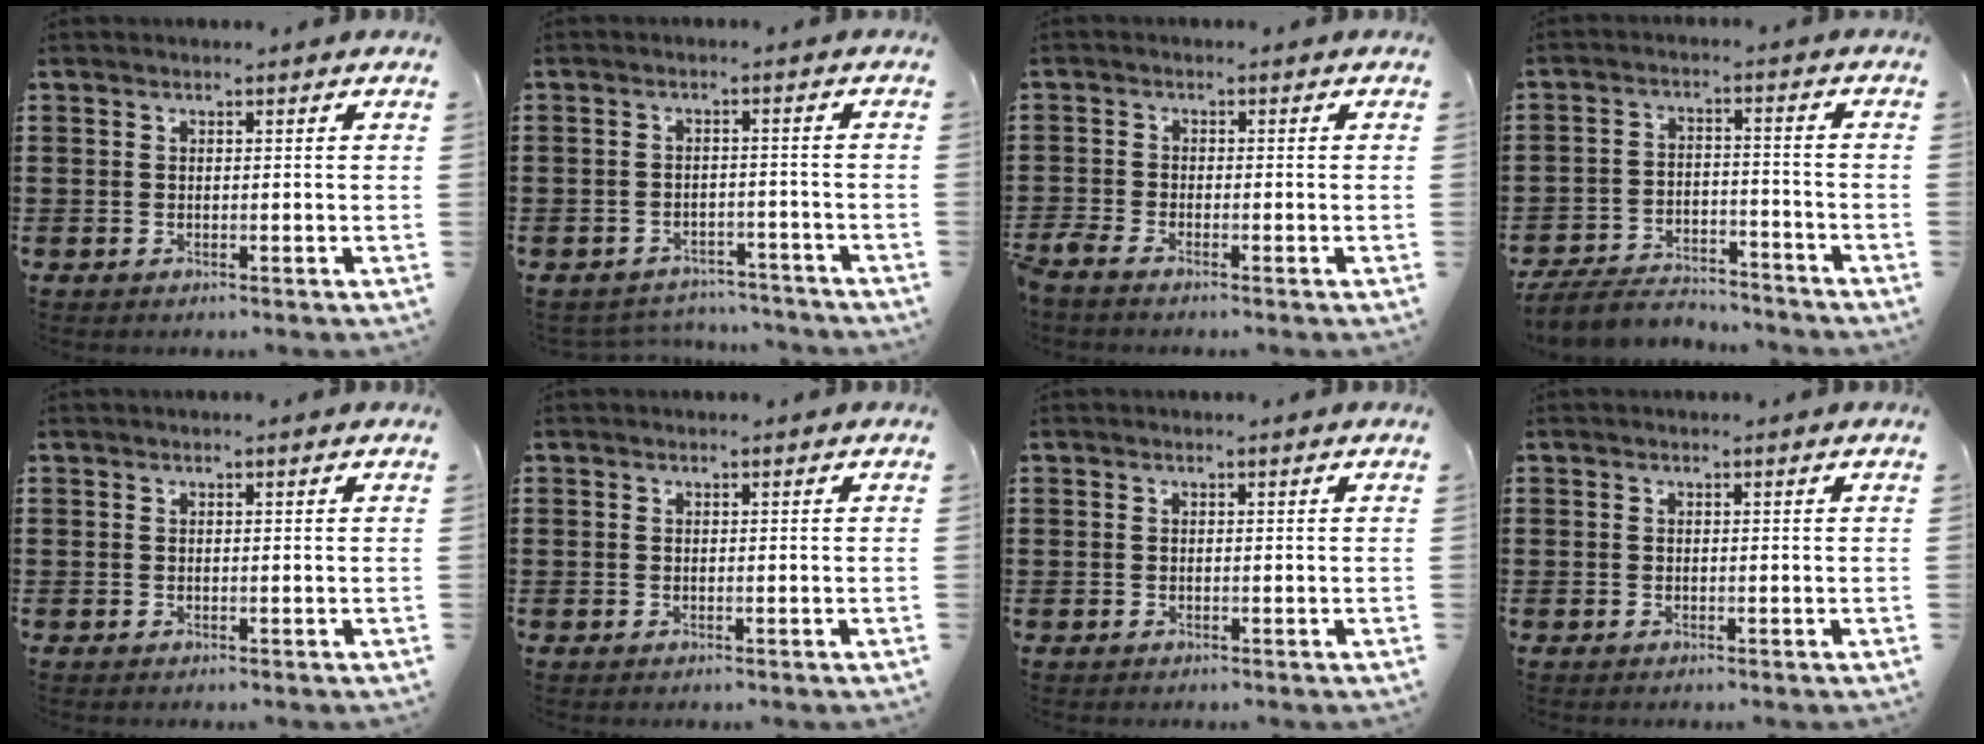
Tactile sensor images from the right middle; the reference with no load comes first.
{"total": 3.0, "force": [-3.0, 0.5, 0.0], "torque": [-0.007, 0.002, -0.064]}
{"total": 1.7, "force": [-1.5, 0.3, 0.8], "torque": [-0.037, -0.006, -0.037]}
{"total": 5.1, "force": [-4.9, 1.2, 1.1], "torque": [-0.032, 0.006, -0.101]}
{"total": 0.0}
{"total": 0.0}
{"total": 0.0}
{"total": 0.0}